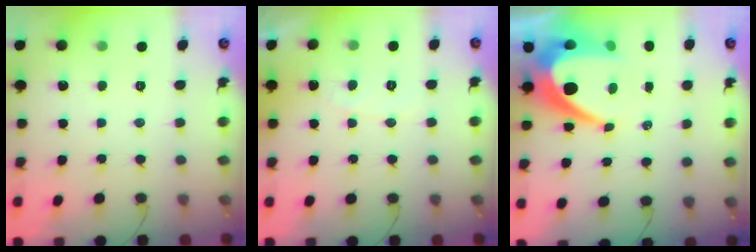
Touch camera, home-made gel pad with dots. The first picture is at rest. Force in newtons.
{"total": 3.4, "press": 3.4, "slide": 0.2}
{"total": 13.1, "press": 13.1, "slide": 0.9}